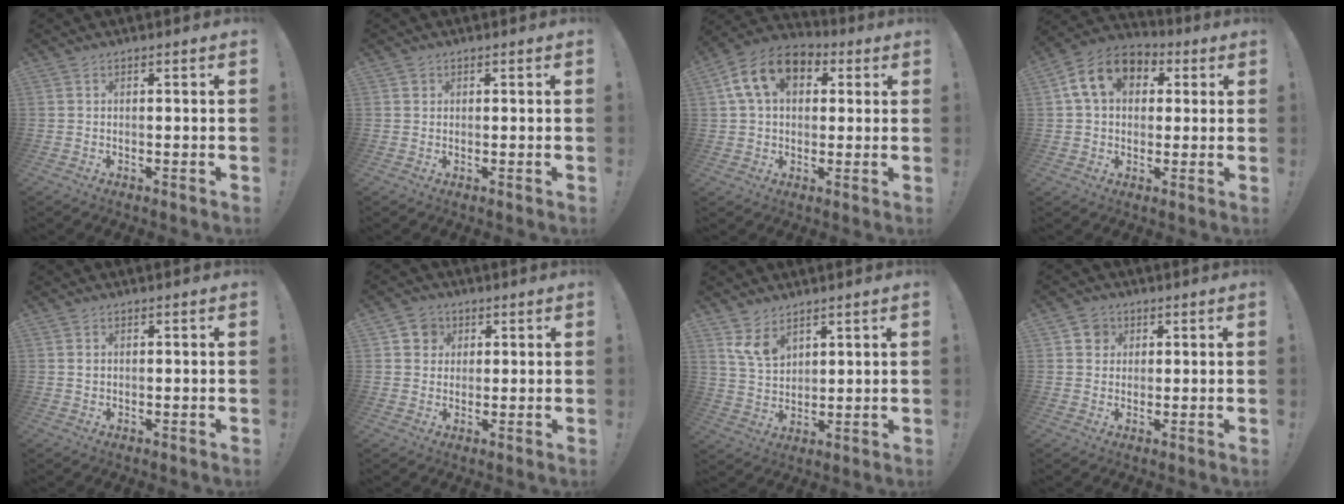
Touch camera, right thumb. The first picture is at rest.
{"total": 1.0, "force": [0.5, 0.9, 0.0], "torque": [0.003, 0.000, 0.010]}
{"total": 14.1, "force": [4.9, 9.7, 9.1], "torque": [-0.143, -0.002, 0.093]}
{"total": 13.5, "force": [4.3, 9.7, 8.3], "torque": [-0.128, 0.004, 0.086]}
{"total": 0.8, "force": [0.2, 0.7, 0.3], "torque": [-0.004, 0.001, 0.004]}
{"total": 5.5, "force": [1.7, 5.1, 1.3], "torque": [-0.021, -0.001, 0.033]}
{"total": 8.2, "force": [5.4, 4.9, 3.8], "torque": [-0.074, -0.025, 0.108]}
{"total": 4.6, "force": [1.6, 4.2, 1.1], "torque": [-0.013, -0.001, 0.030]}